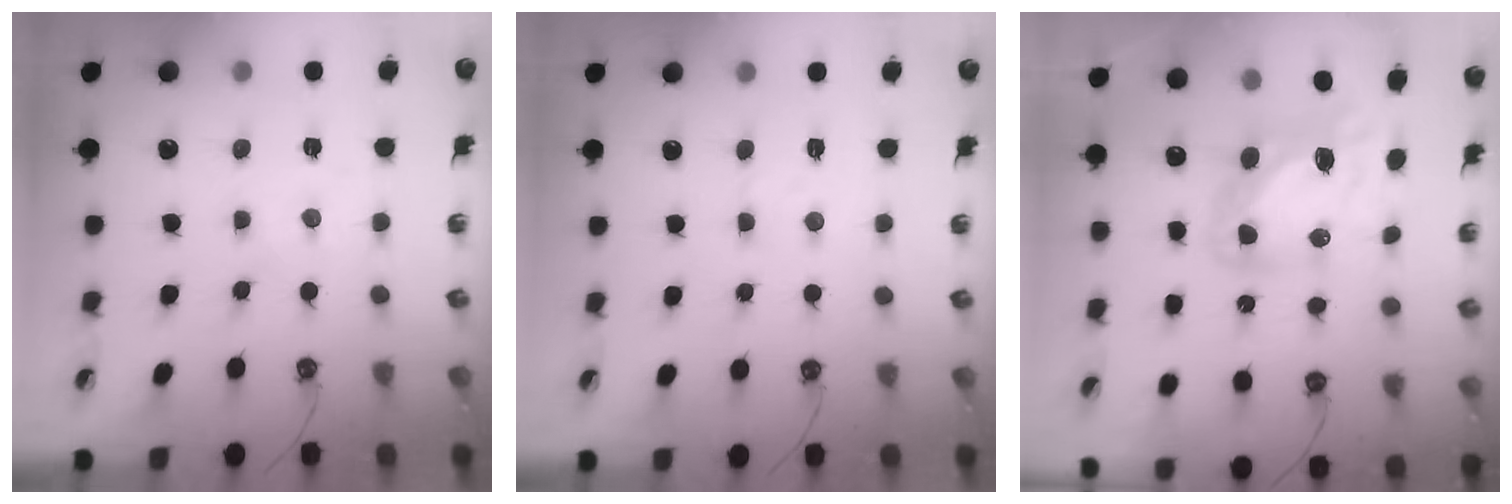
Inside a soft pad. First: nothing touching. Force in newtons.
{"total": 2.4, "press": 2.4, "slide": 0.6}
{"total": 12.7, "press": 12.7, "slide": 0.8}